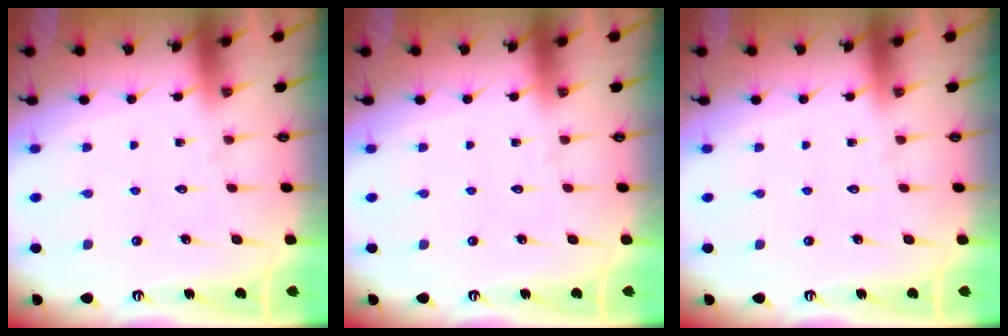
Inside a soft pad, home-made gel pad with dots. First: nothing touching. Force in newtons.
{"total": 0.0}
{"total": 0.0}